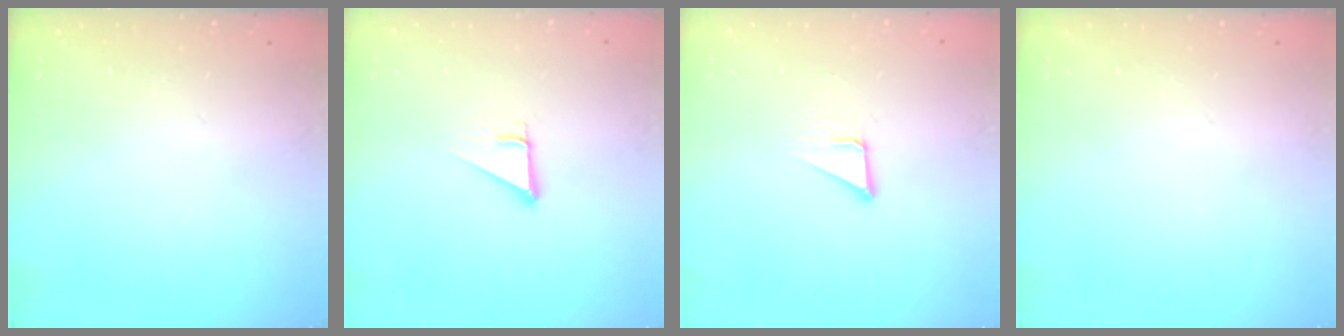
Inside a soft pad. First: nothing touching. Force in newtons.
{"total": 2.9, "press": 2.8, "slide": 0.2}
{"total": 2.1, "press": 2.1, "slide": 0.0}
{"total": 0.0}